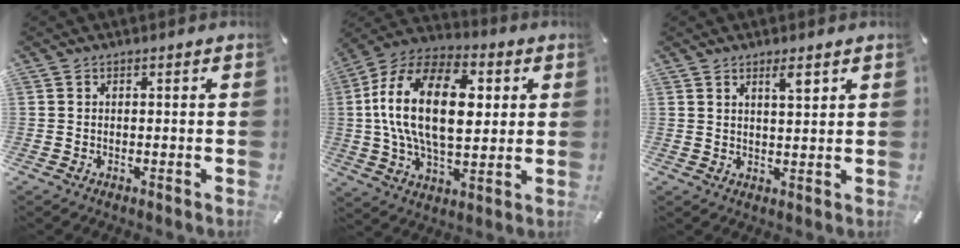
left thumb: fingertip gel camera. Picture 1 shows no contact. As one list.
[{"total": 22.7, "force": [3.0, 13.4, 18.1], "torque": [-0.369, 0.004, 0.038]}, {"total": 3.6, "force": [2.5, 0.6, 2.5], "torque": [-0.047, -0.005, 0.041]}]